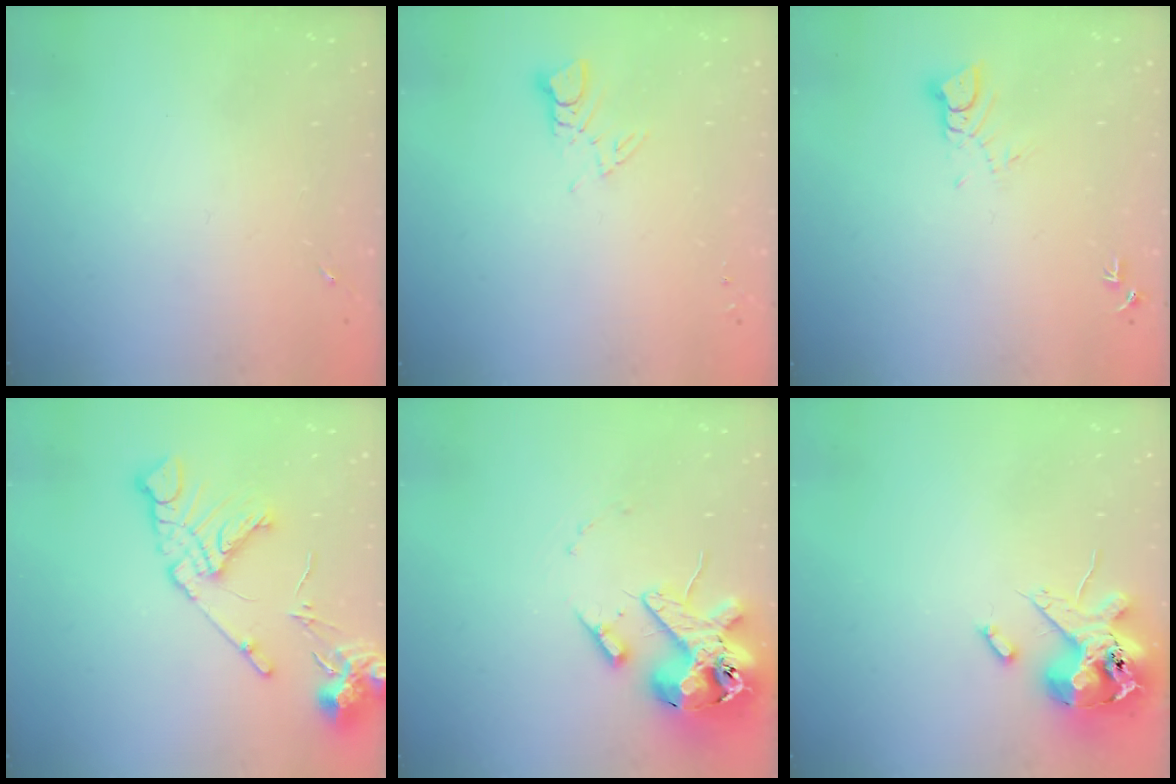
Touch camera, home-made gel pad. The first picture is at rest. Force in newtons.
{"total": 3.8, "press": 3.8, "slide": 0.3}
{"total": 3.8, "press": 3.8, "slide": 0.2}
{"total": 15.5, "press": 15.4, "slide": 2.0}
{"total": 15.6, "press": 15.4, "slide": 2.4}
{"total": 14.2, "press": 14.0, "slide": 2.4}